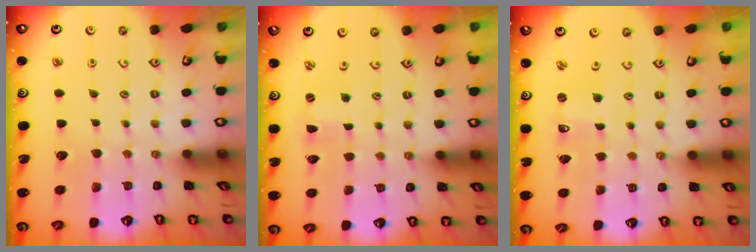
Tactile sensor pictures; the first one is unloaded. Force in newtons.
{"total": 0.0}
{"total": 0.0}